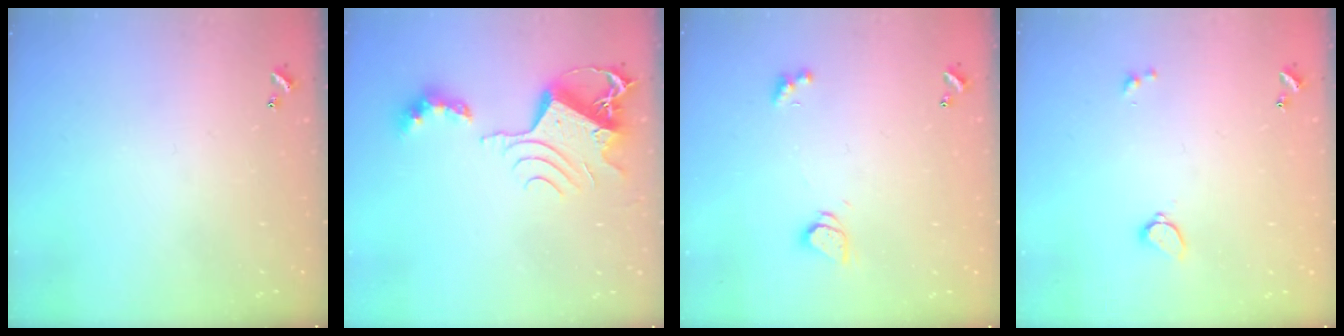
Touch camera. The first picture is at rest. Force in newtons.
{"total": 11.1, "press": 11.1, "slide": 1.1}
{"total": 1.8, "press": 1.8, "slide": 0.4}
{"total": 1.5, "press": 1.4, "slide": 0.4}